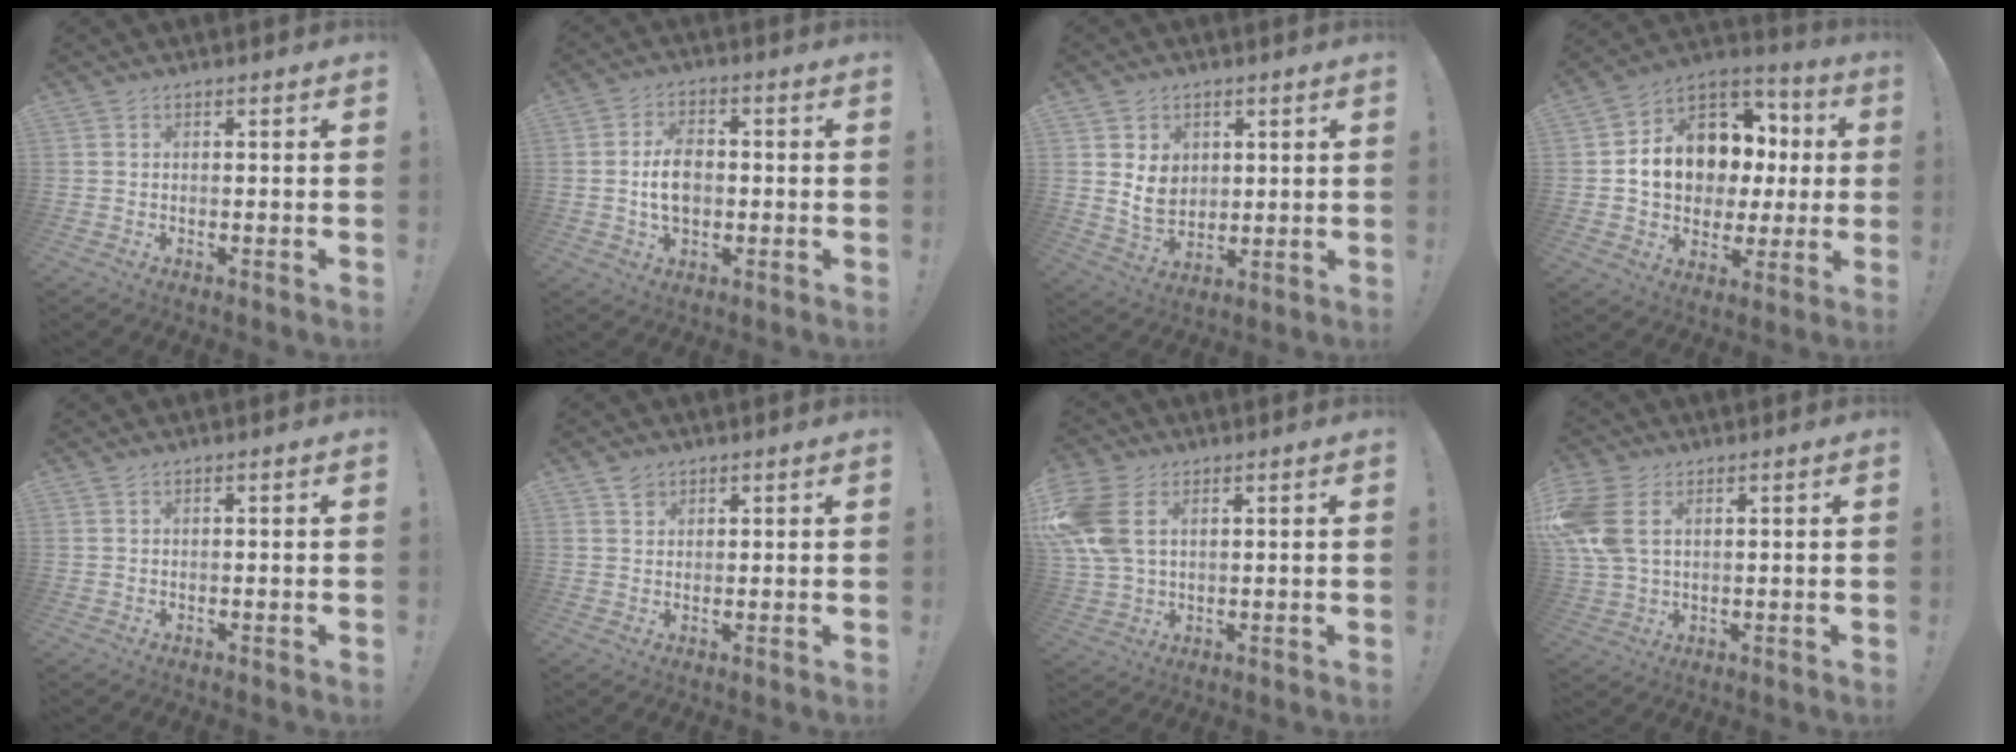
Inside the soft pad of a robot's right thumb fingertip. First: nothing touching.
{"total": 8.3, "force": [-0.4, 5.7, 6.0], "torque": [-0.094, 0.001, -0.012]}
{"total": 8.4, "force": [2.8, 7.1, 3.5], "torque": [-0.043, -0.021, 0.056]}
{"total": 14.9, "force": [2.8, 11.8, 8.7], "torque": [-0.132, -0.011, 0.072]}
{"total": 0.7, "force": [0.5, 0.2, 0.3], "torque": [-0.007, 0.000, 0.010]}
{"total": 2.5, "force": [1.8, 1.7, 0.4], "torque": [0.012, -0.013, 0.030]}
{"total": 12.7, "force": [4.0, 8.5, 8.6], "torque": [-0.176, -0.006, 0.079]}
{"total": 11.3, "force": [3.7, 7.2, 7.8], "torque": [-0.170, -0.006, 0.074]}